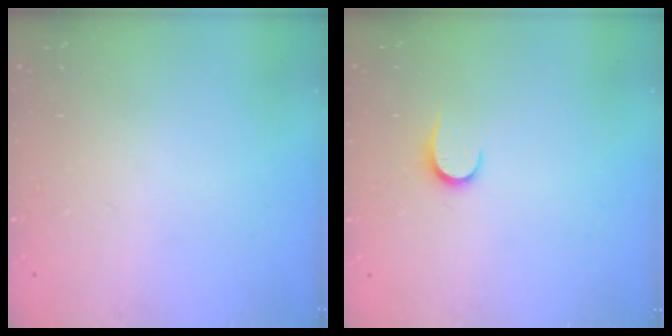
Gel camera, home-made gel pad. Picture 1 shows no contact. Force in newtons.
{"total": 5.7, "press": 5.7, "slide": 0.6}